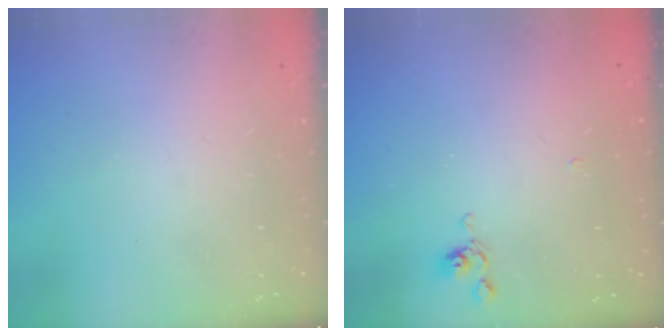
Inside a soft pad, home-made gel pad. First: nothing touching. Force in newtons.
{"total": 2.9, "press": 2.9, "slide": 0.4}